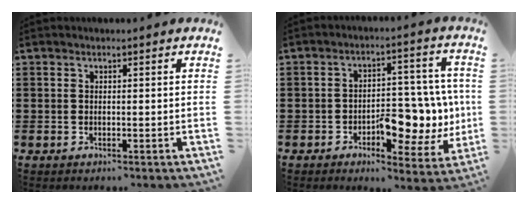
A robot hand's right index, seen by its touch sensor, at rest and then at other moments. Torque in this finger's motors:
{"motor_torque": [2.13, 0.00, 0.50, 0.06]}